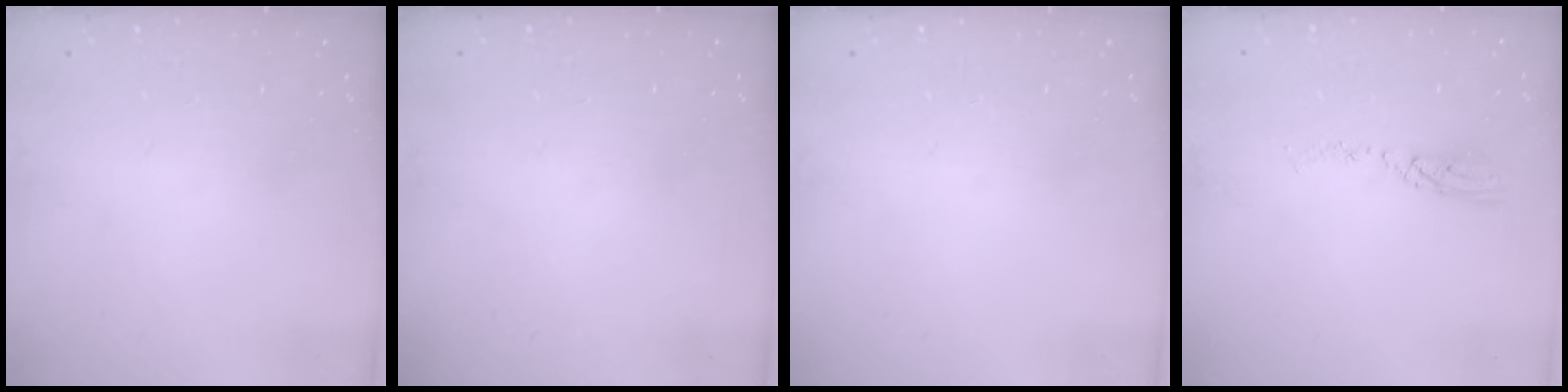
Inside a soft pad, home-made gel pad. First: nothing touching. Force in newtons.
{"total": 0.0}
{"total": 0.0}
{"total": 5.4, "press": 5.3, "slide": 0.6}